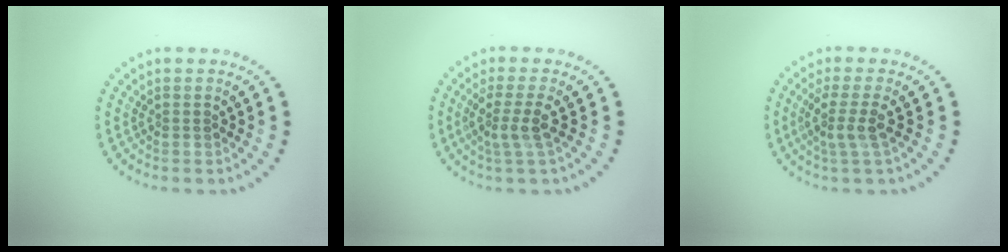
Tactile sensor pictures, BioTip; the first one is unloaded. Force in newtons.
{"total": 2.5, "press": 2.0, "slide": 1.6}
{"total": 2.5, "press": 1.9, "slide": 1.7}